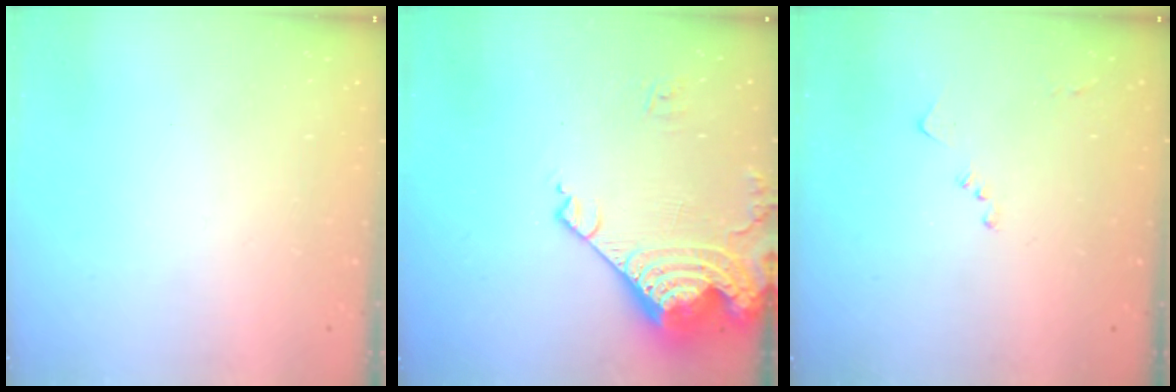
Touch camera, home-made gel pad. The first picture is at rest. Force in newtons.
{"total": 16.1, "press": 16.0, "slide": 1.9}
{"total": 7.5, "press": 7.4, "slide": 1.0}